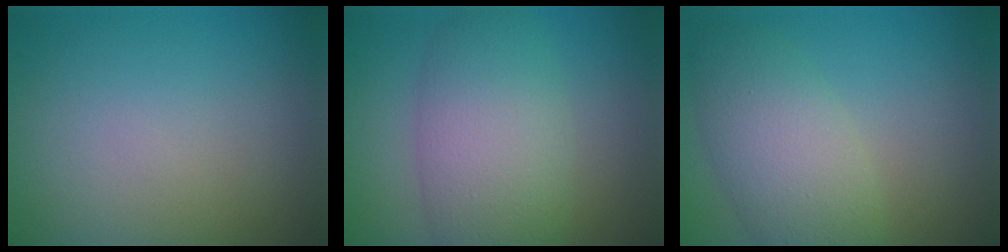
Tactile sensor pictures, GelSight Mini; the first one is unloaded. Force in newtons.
{"total": 7.3, "press": 7.3, "slide": 0.2}
{"total": 5.3, "press": 5.3, "slide": 0.3}